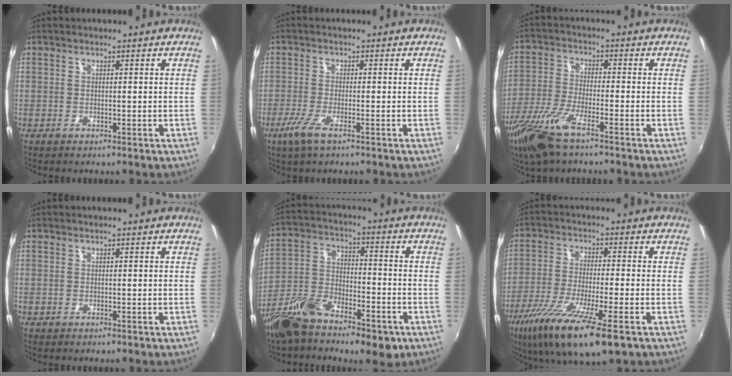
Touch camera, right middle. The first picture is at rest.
{"total": 4.5, "force": [-2.7, 0.6, 3.5], "torque": [-0.081, -0.014, -0.054]}
{"total": 11.4, "force": [-7.6, 2.4, 8.1], "torque": [-0.183, -0.029, -0.153]}
{"total": 0.0}
{"total": 15.7, "force": [-10.1, 6.6, 10.0], "torque": [-0.204, -0.019, -0.179]}
{"total": 16.5, "force": [-9.4, 3.2, 13.2], "torque": [-0.260, -0.057, -0.170]}